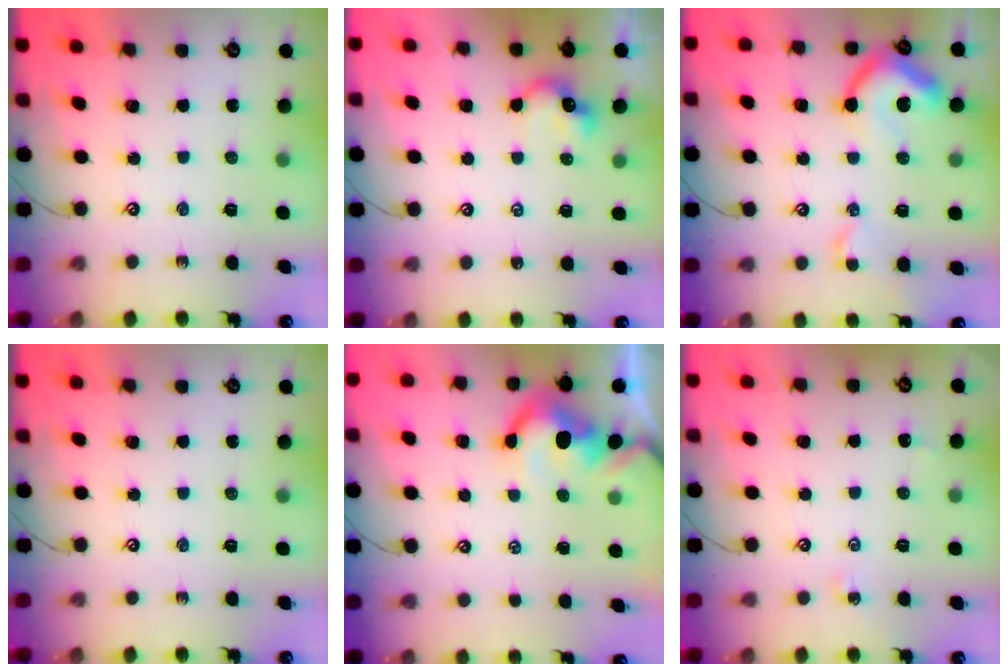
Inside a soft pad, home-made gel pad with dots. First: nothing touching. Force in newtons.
{"total": 1.8, "press": 1.7, "slide": 0.5}
{"total": 9.9, "press": 9.7, "slide": 1.6}
{"total": 0.0}
{"total": 5.6, "press": 5.4, "slide": 1.1}
{"total": 1.6, "press": 1.6, "slide": 0.4}